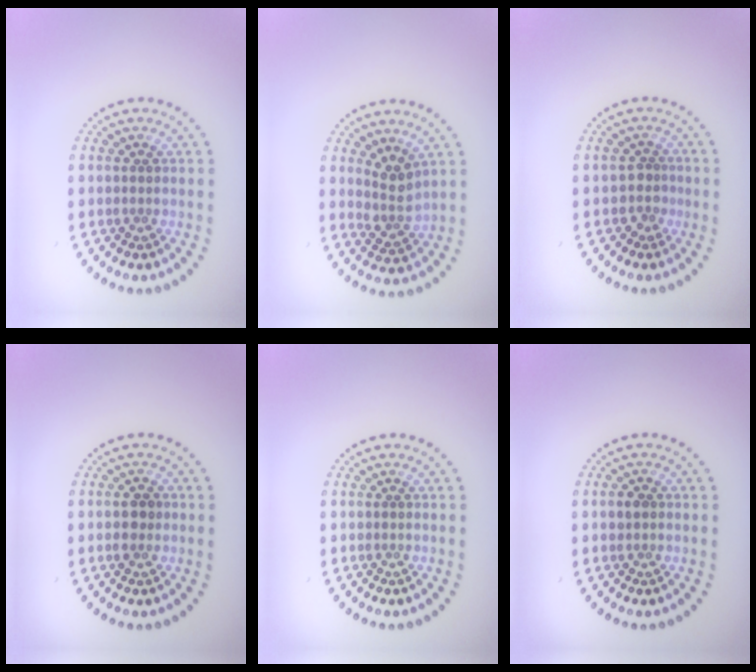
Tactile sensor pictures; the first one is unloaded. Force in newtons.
{"total": 2.7, "press": 2.2, "slide": 1.6}
{"total": 1.5, "press": 1.2, "slide": 1.0}
{"total": 1.7, "press": 1.7, "slide": 0.2}
{"total": 0.0}
{"total": 1.2, "press": 1.1, "slide": 0.4}